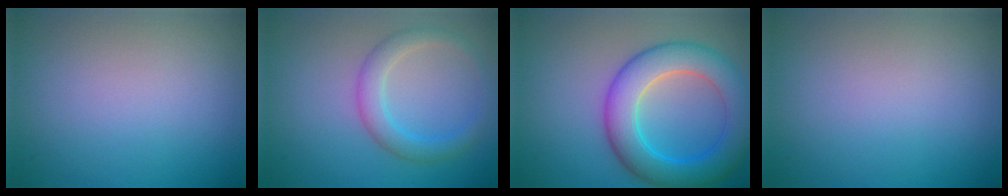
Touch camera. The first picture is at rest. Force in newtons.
{"total": 2.9, "press": 2.9, "slide": 0.2}
{"total": 7.4, "press": 7.4, "slide": 0.3}
{"total": 0.0}